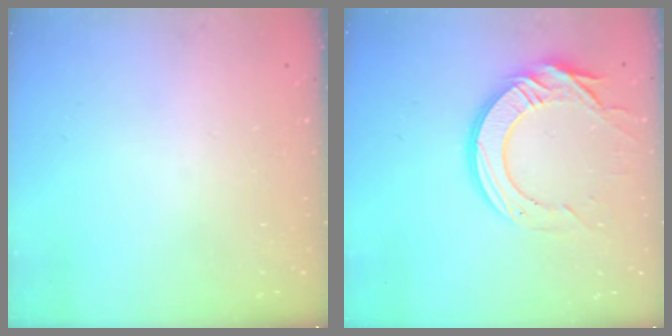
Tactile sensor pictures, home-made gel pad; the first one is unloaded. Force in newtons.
{"total": 15.8, "press": 15.7, "slide": 1.7}